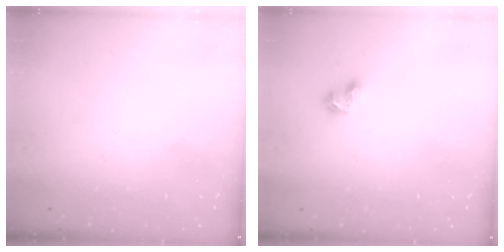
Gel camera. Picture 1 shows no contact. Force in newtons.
{"total": 3.7, "press": 3.7, "slide": 0.4}